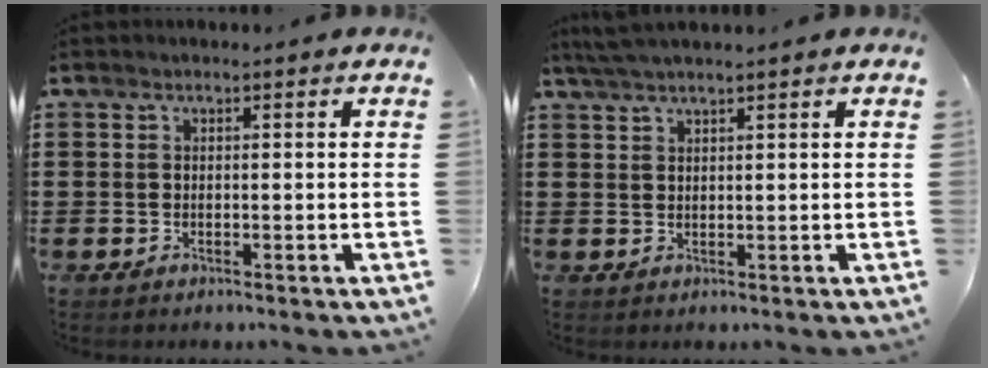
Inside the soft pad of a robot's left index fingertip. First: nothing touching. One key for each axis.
{"total": 2.3, "fx": 2.0, "fy": -0.1, "fz": 1.2, "tx": -0.028, "ty": 0.002, "tz": 0.037}